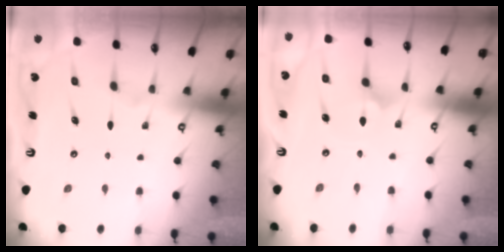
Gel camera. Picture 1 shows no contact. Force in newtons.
{"total": 2.0, "press": 2.0, "slide": 0.1}